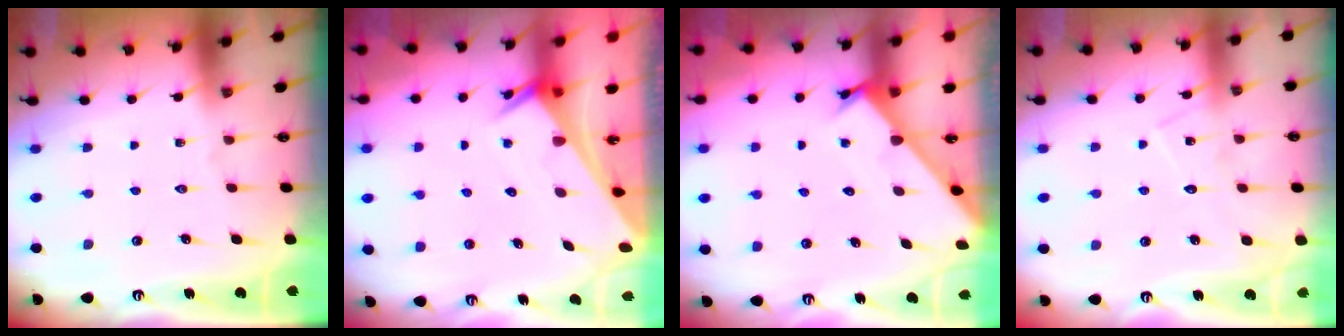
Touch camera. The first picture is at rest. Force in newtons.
{"total": 2.7, "press": 2.7, "slide": 0.1}
{"total": 2.4, "press": 2.4, "slide": 0.3}
{"total": 8.6, "press": 8.6, "slide": 0.3}